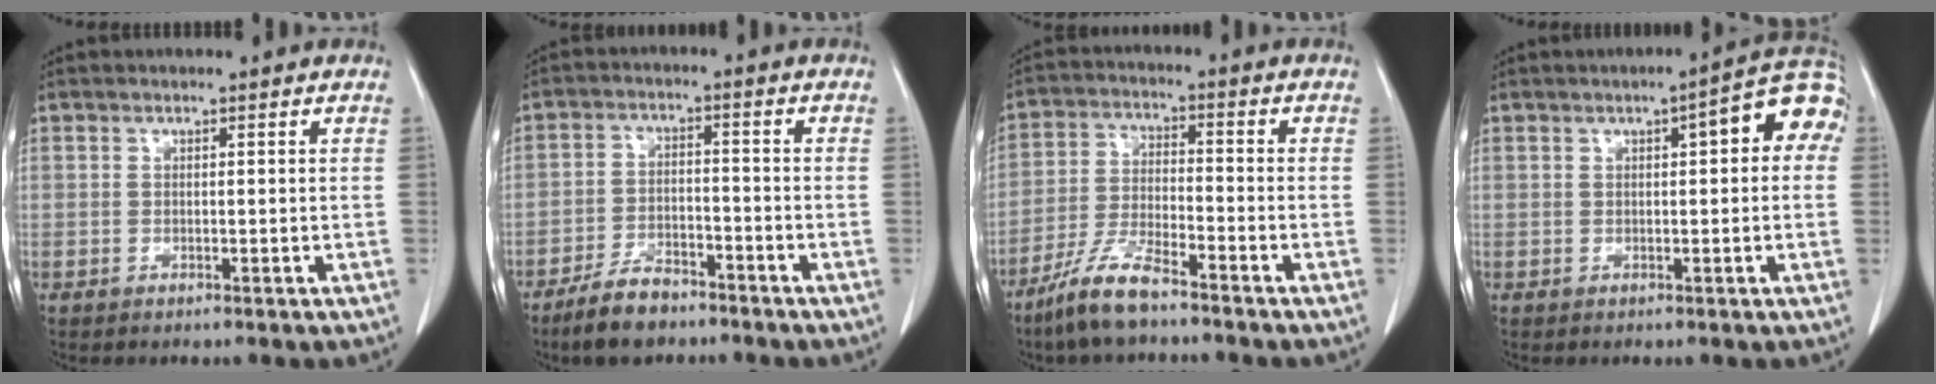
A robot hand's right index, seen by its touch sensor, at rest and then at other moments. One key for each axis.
{"total": 6.7, "fx": -5.4, "fy": 2.4, "fz": 3.2, "tx": -0.064, "ty": -0.005, "tz": -0.096}
{"total": 8.3, "fx": -6.4, "fy": 1.1, "fz": 5.1, "tx": -0.112, "ty": -0.018, "tz": -0.128}
{"total": 8.2, "fx": 2.2, "fy": 2.0, "fz": 7.7, "tx": -0.095, "ty": 0.030, "tz": 0.018}